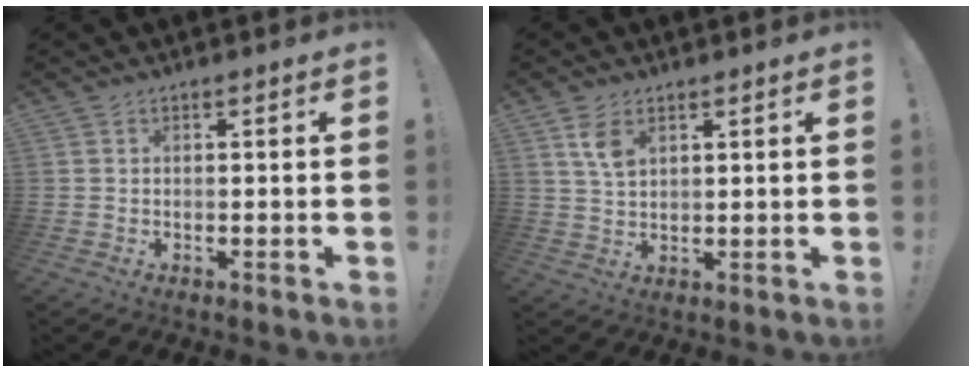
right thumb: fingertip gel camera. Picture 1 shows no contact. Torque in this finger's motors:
{"motor_torque": [0.04, 0.03, 0.29, 0.43, 0.02]}